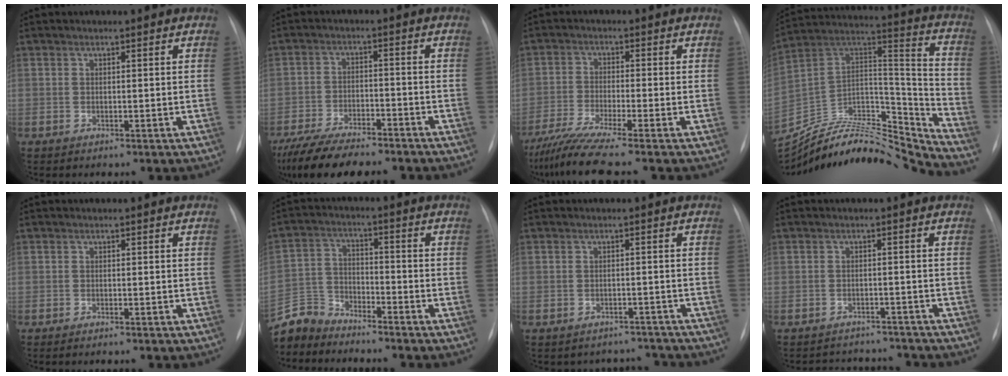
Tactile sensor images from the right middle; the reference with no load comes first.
{"total": 12.7, "force": [-10.7, 1.6, 6.7], "torque": [-0.121, -0.024, -0.177]}
{"total": 8.7, "force": [-7.0, -1.4, 5.0], "torque": [-0.090, -0.031, -0.122]}
{"total": 24.9, "force": [-24.2, 2.9, 5.2], "torque": [-0.119, 0.048, -0.390]}
{"total": 1.1, "force": [-0.9, 0.0, 0.6], "torque": [-0.008, -0.002, -0.010]}
{"total": 7.4, "force": [-7.3, 1.5, -0.4], "torque": [0.004, 0.008, -0.147]}
{"total": 4.7, "force": [-4.2, 1.6, -1.3], "torque": [0.020, 0.024, -0.052]}
{"total": 7.0, "force": [-6.8, 1.8, 0.0], "torque": [0.002, 0.014, -0.084]}